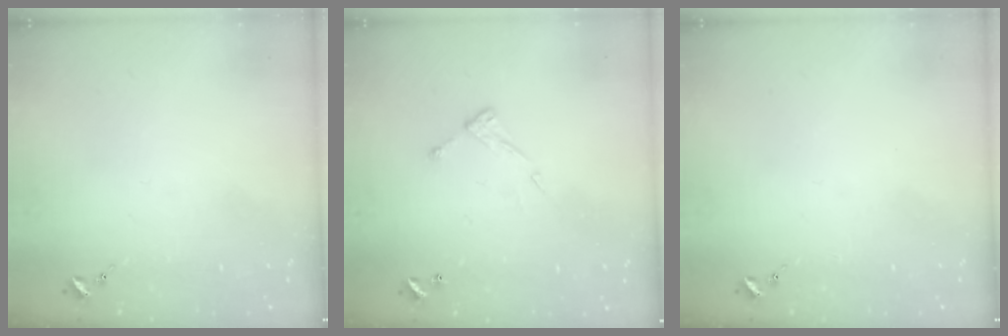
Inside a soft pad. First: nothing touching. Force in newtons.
{"total": 7.0, "press": 7.0, "slide": 0.4}
{"total": 0.0}